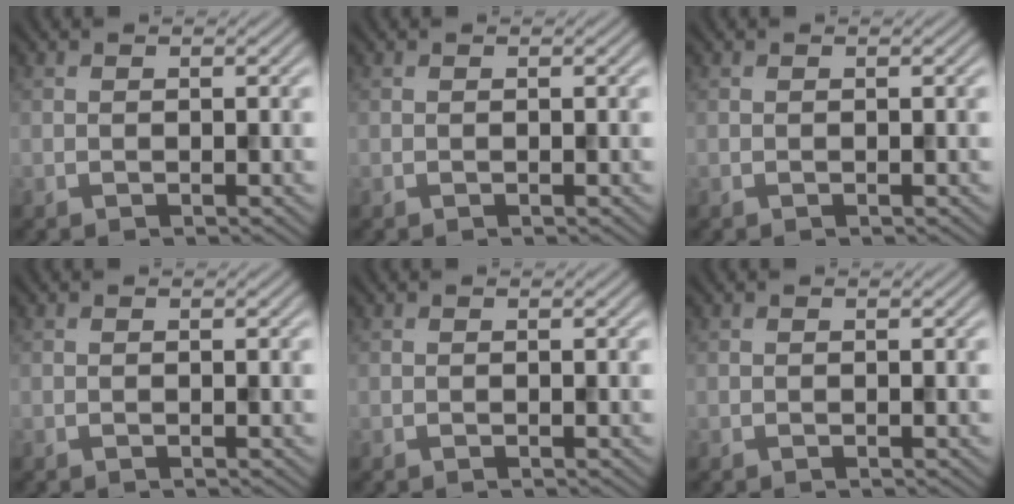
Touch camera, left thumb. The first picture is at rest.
{"total": 0.0}
{"total": 0.0}
{"total": 0.0}
{"total": 0.0}
{"total": 0.0}